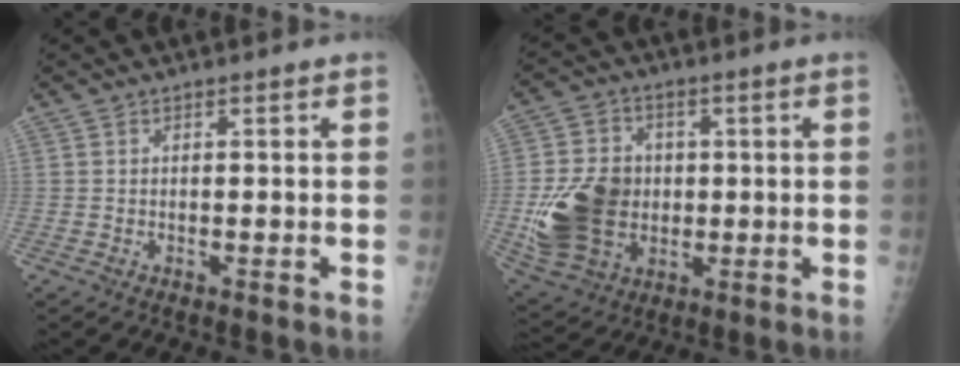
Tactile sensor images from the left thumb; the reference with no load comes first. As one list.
[{"total": 15.4, "force": [-1.0, 12.2, 9.3], "torque": [-0.154, 0.000, -0.004]}]